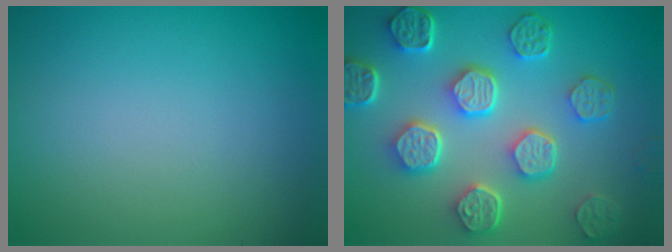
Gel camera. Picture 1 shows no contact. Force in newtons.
{"total": 7.7, "press": 5.8, "slide": 5.1}